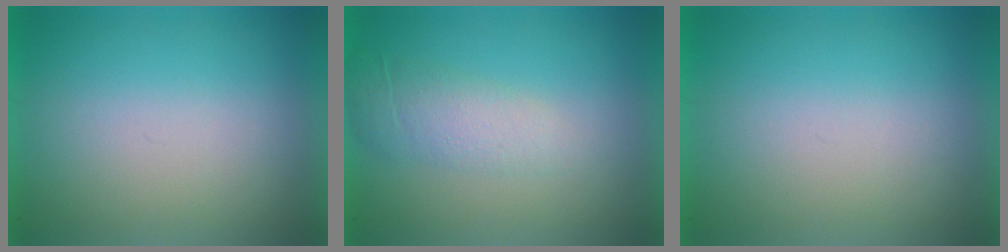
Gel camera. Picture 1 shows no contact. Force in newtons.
{"total": 2.0}
{"total": 0.0}